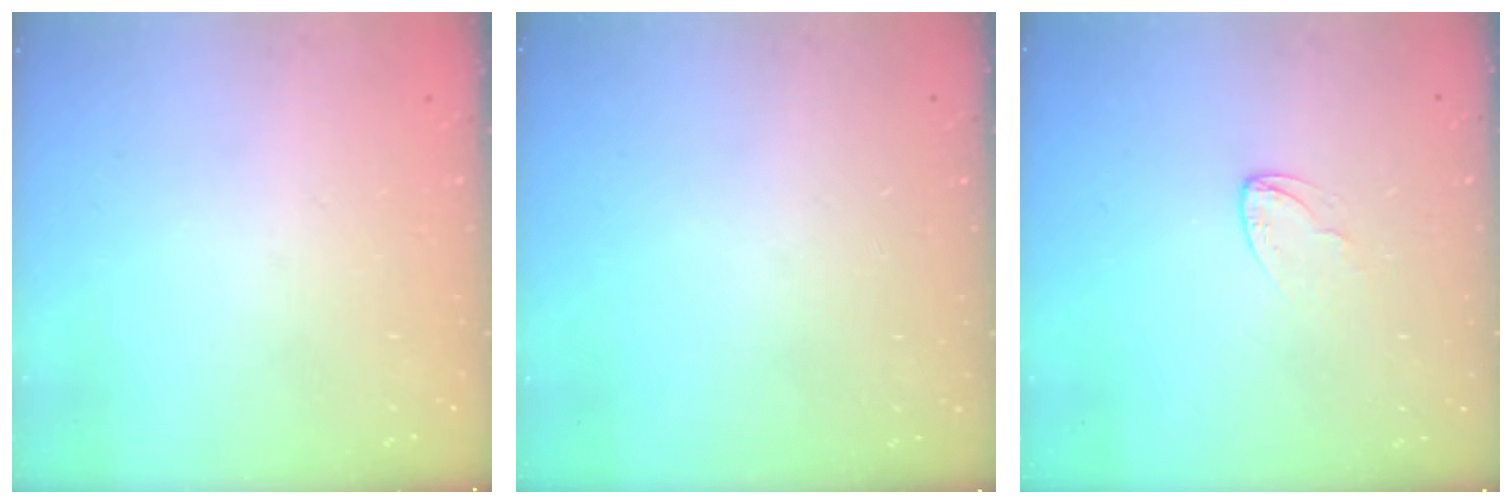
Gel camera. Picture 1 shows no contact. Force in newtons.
{"total": 0.0}
{"total": 2.9, "press": 2.9, "slide": 0.2}